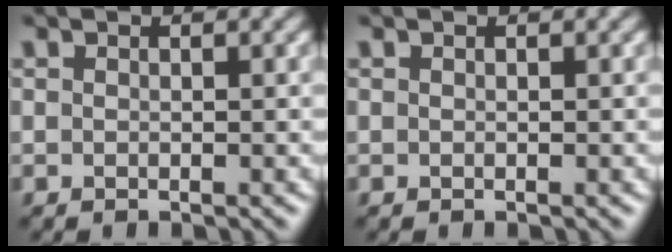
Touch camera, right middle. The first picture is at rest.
{"total": 0.0}